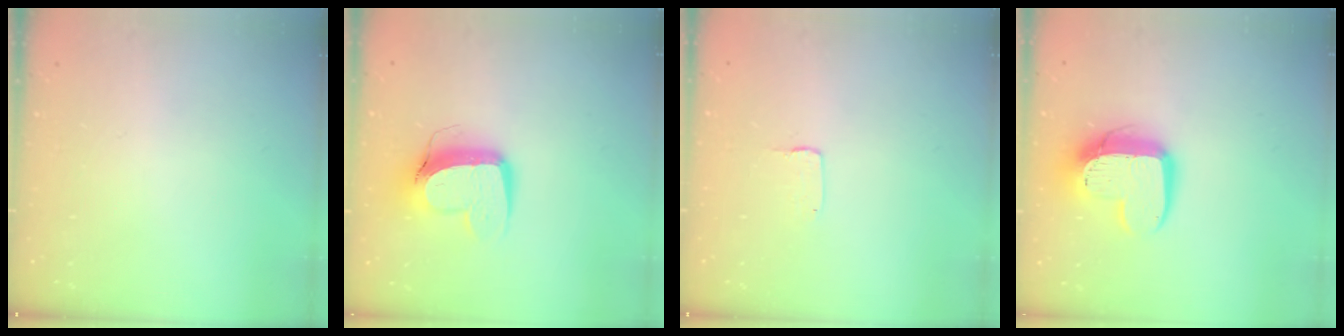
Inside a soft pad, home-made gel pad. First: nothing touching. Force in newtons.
{"total": 11.6, "press": 11.5, "slide": 1.3}
{"total": 1.0, "press": 1.0, "slide": 0.1}
{"total": 14.4, "press": 14.3, "slide": 1.2}